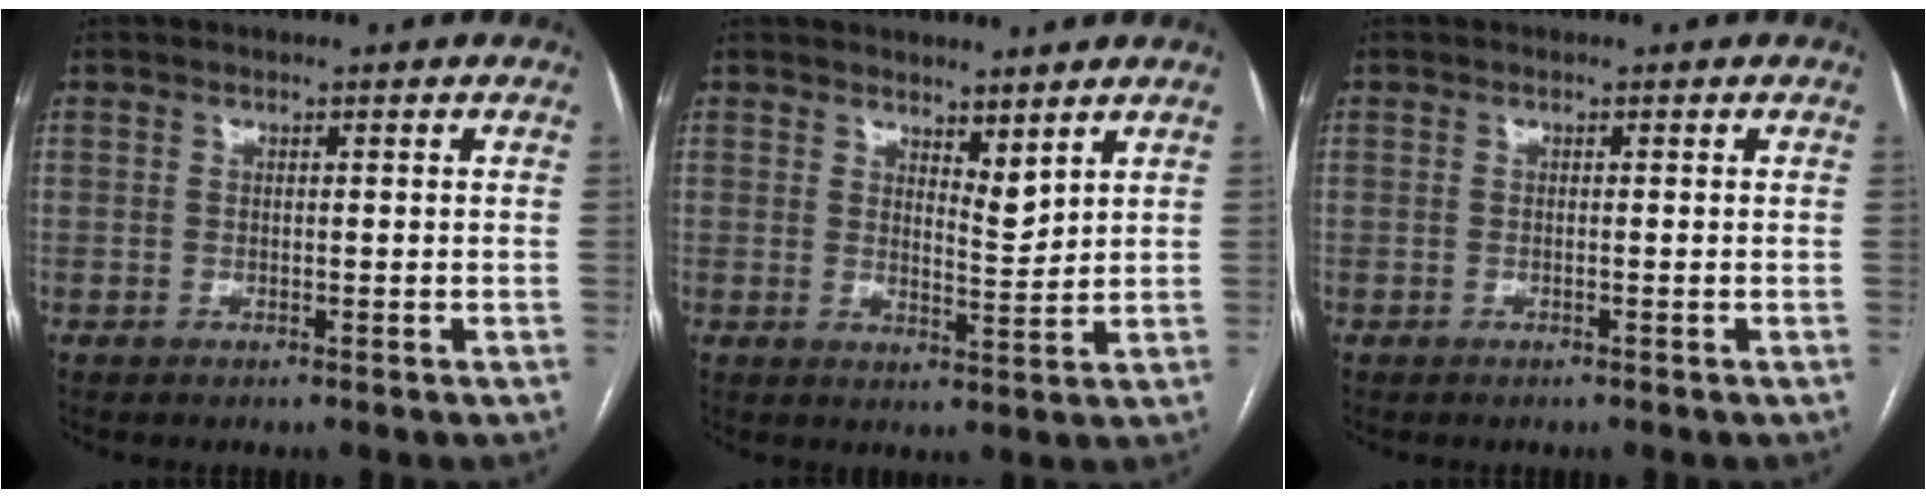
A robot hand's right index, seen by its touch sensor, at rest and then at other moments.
{"total": 3.5, "force": [2.8, 0.9, 1.8], "torque": [-0.030, -0.015, 0.053]}
{"total": 0.0}